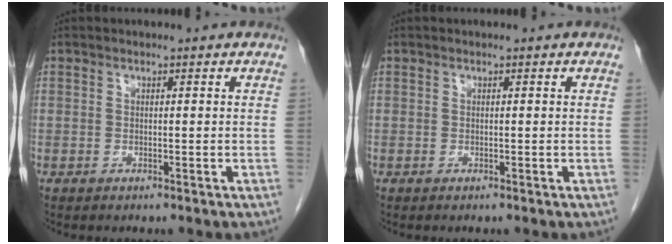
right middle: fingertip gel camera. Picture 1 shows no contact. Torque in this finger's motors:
{"motor_torque": [-0.10, -0.14, -0.02, -0.01]}